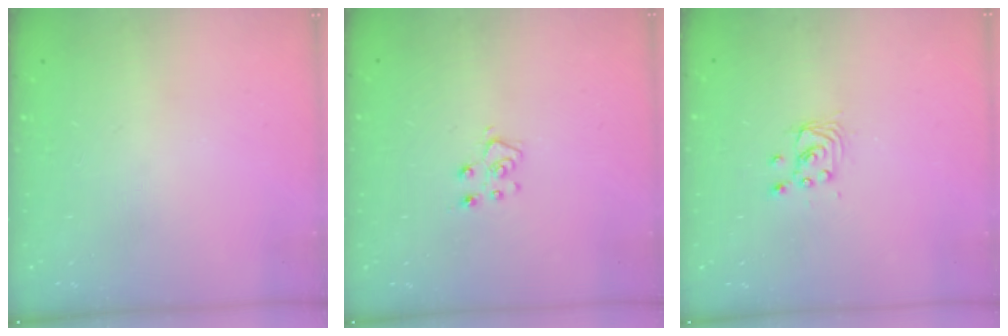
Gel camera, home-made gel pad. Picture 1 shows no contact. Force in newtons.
{"total": 5.7, "press": 5.7, "slide": 0.5}
{"total": 2.8, "press": 2.8, "slide": 0.2}